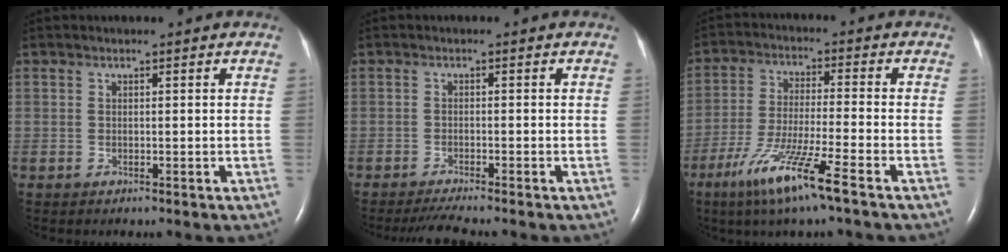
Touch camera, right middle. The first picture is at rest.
{"total": 3.5, "force": [-3.1, -0.7, 1.5], "torque": [-0.032, -0.013, -0.056]}
{"total": 11.0, "force": [-6.6, -0.5, 8.8], "torque": [-0.178, -0.034, -0.123]}